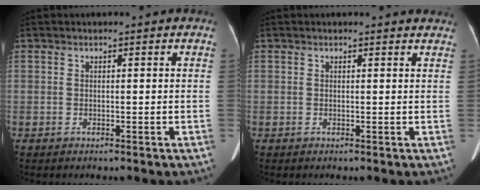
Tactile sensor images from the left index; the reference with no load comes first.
{"total": 2.6, "force": [2.5, 0.5, 0.3], "torque": [-0.009, -0.003, 0.011]}